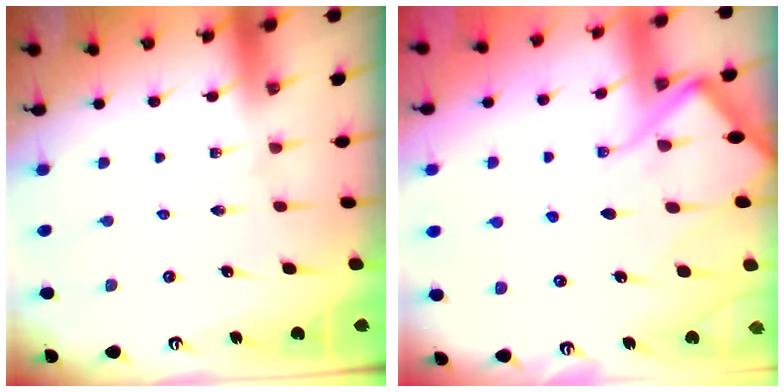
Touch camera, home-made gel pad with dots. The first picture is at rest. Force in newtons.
{"total": 11.0, "press": 10.9, "slide": 1.5}